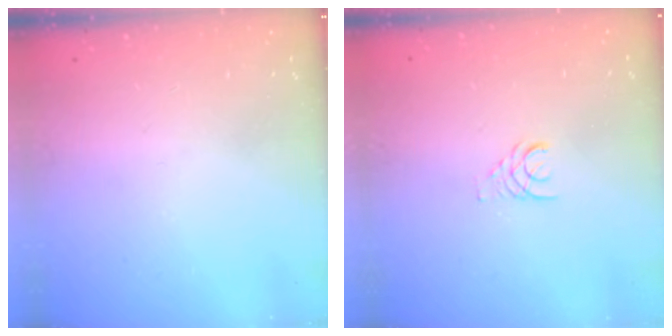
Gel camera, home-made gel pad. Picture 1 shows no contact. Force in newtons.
{"total": 1.7, "press": 1.7, "slide": 0.2}